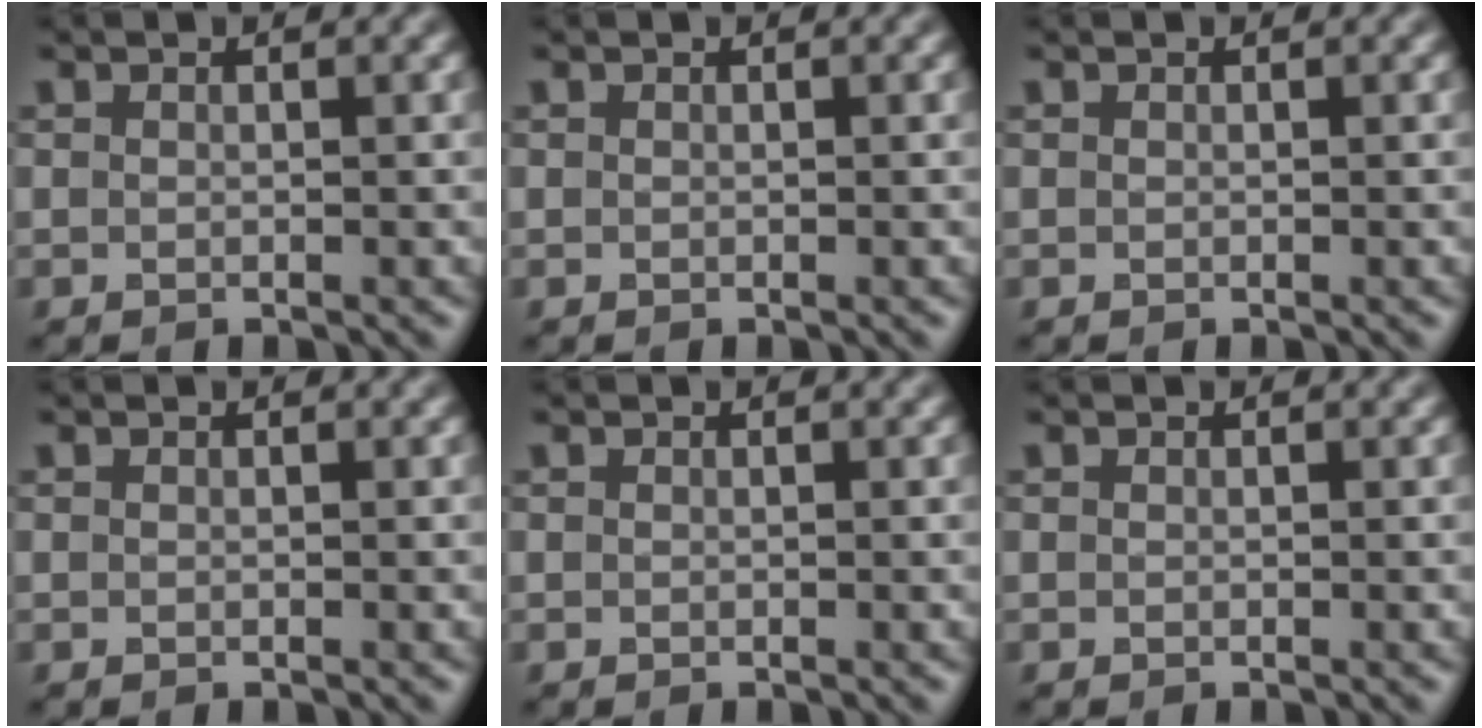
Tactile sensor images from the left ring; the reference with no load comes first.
{"total": 0.0}
{"total": 0.0}
{"total": 0.0}
{"total": 0.0}
{"total": 0.0}